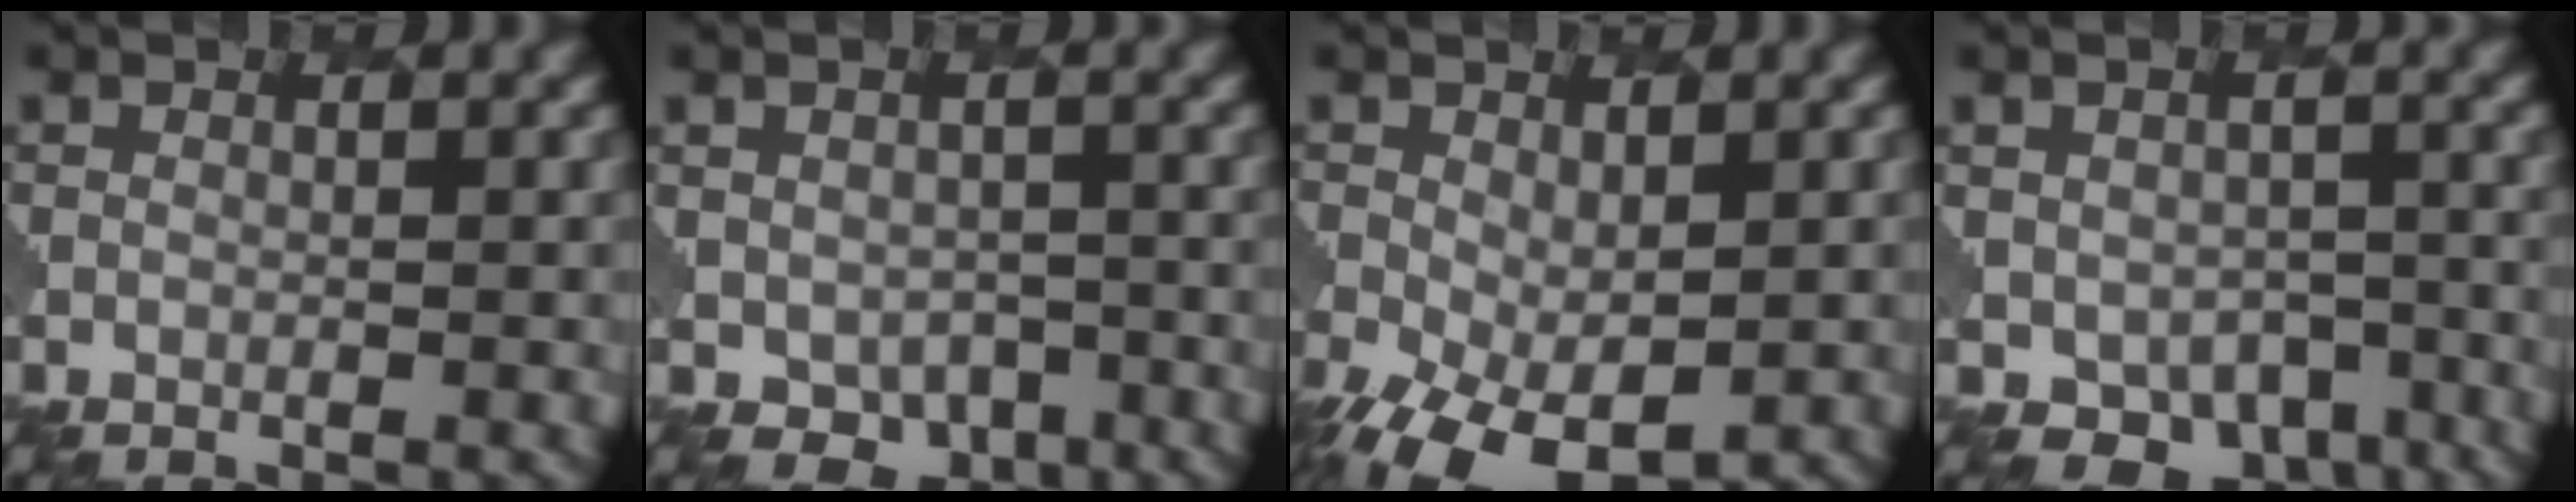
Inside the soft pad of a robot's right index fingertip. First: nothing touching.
{"total": 4.1, "force": [-1.3, 3.3, 2.0], "torque": [-0.033, -0.017, -0.017]}
{"total": 7.4, "force": [-2.9, 4.1, 5.5], "torque": [-0.123, -0.032, -0.039]}
{"total": 5.4, "force": [-2.4, 3.9, 2.9], "torque": [-0.043, -0.023, -0.031]}